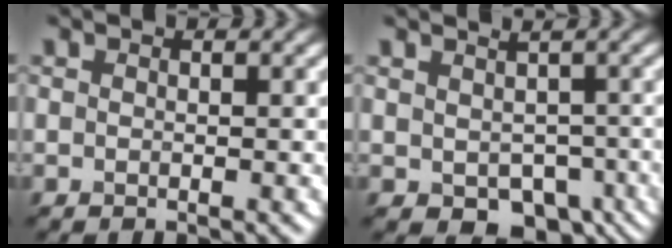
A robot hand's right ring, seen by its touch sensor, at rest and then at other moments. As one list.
[{"total": 5.2, "force": [-1.8, 3.7, 3.2], "torque": [-0.030, -0.010, -0.007]}]